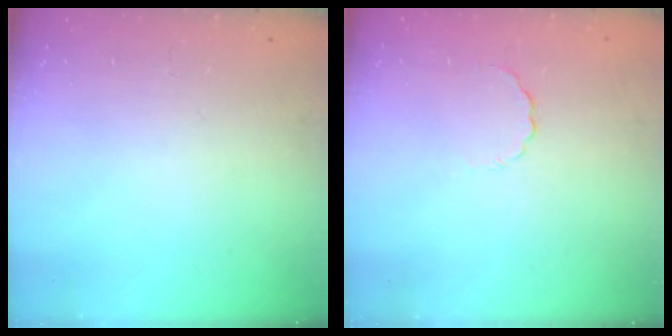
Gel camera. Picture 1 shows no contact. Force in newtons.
{"total": 2.4, "press": 2.2, "slide": 0.9}